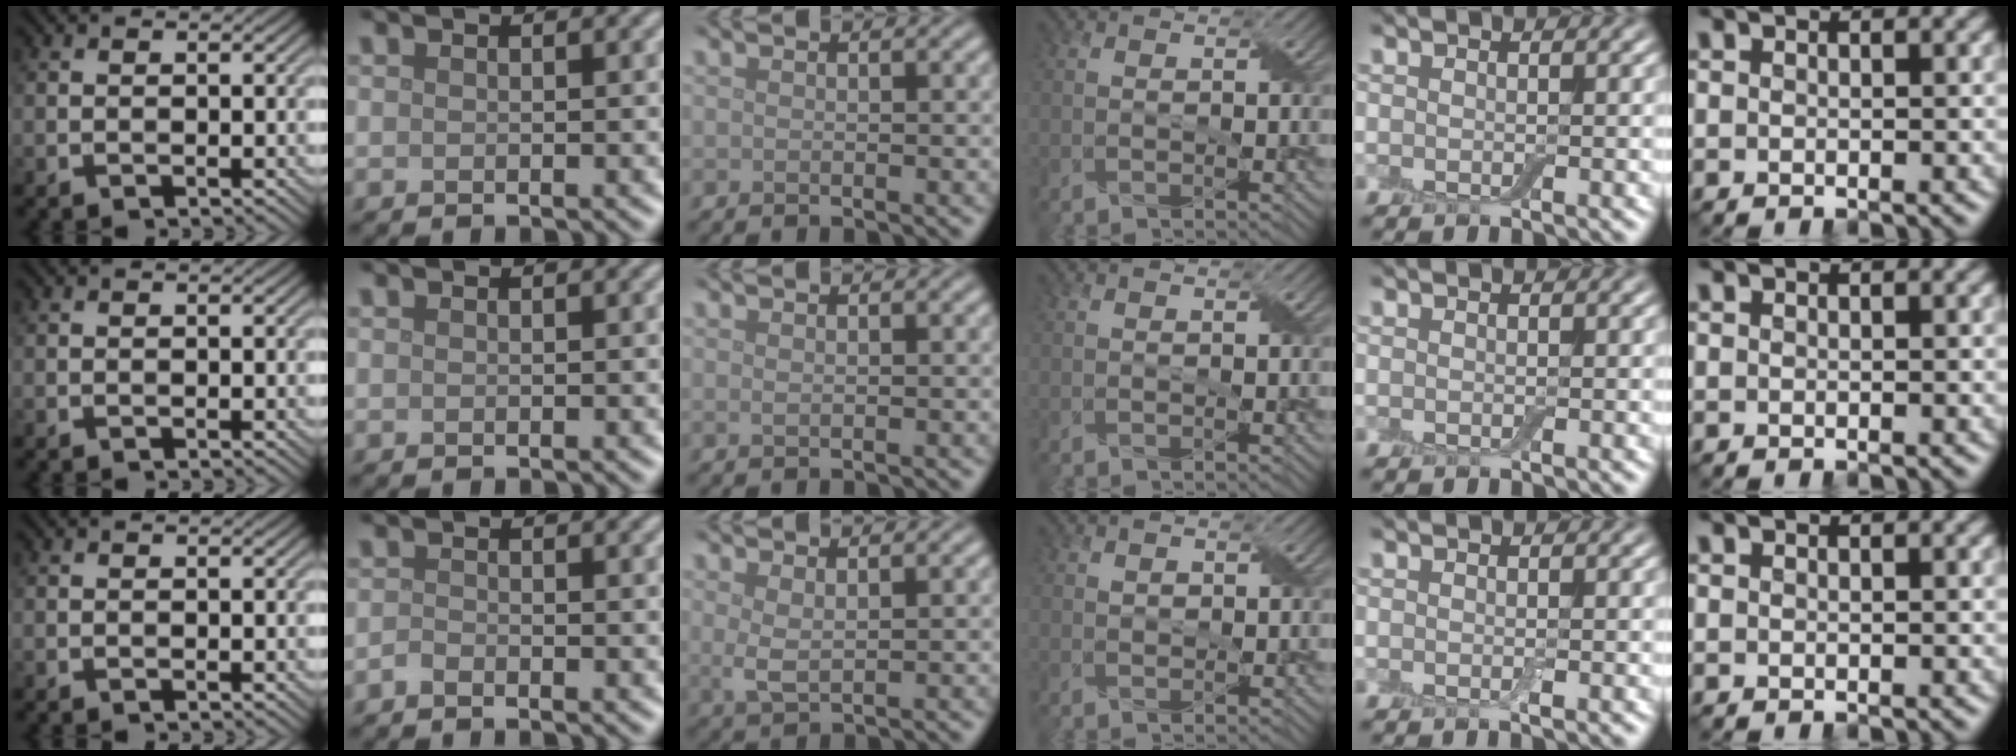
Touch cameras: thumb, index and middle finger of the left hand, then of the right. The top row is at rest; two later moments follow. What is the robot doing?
{"motion": "fold", "object": "aluminum foil"}